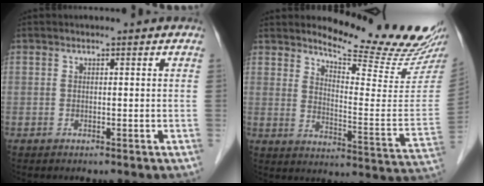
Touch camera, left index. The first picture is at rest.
{"total": 17.0, "force": [16.0, 0.4, 5.7], "torque": [-0.089, -0.104, 0.201]}